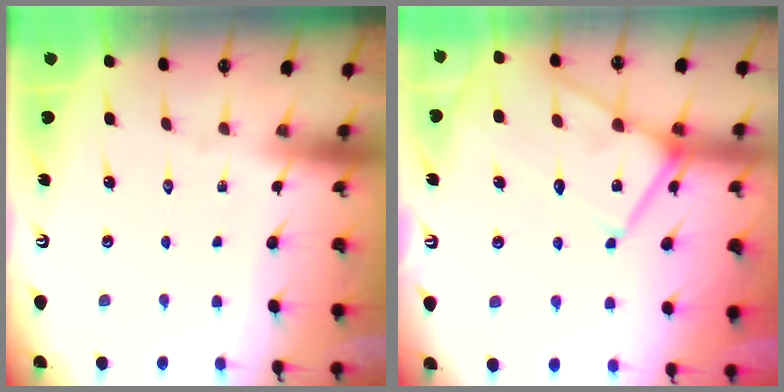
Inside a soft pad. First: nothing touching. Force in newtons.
{"total": 13.6, "press": 13.6, "slide": 1.3}